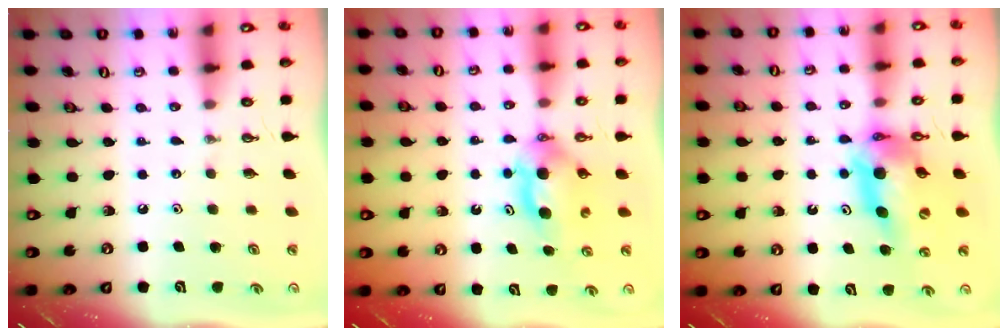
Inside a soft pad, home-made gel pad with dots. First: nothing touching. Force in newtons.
{"total": 6.4, "press": 6.1, "slide": 2.1}
{"total": 12.5, "press": 12.4, "slide": 1.3}